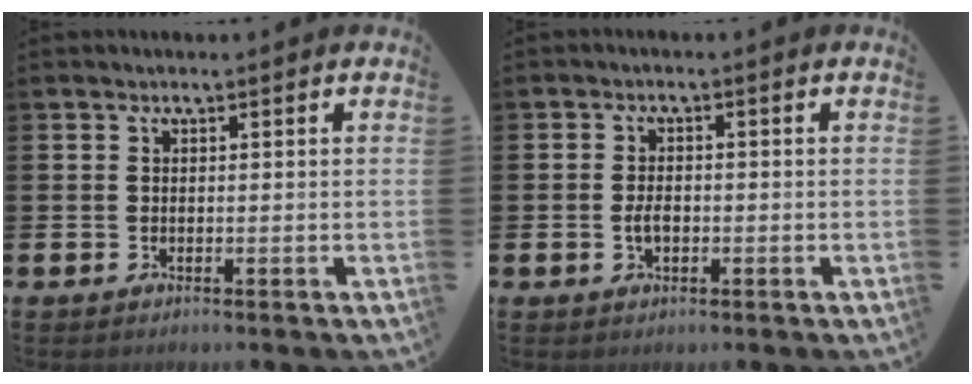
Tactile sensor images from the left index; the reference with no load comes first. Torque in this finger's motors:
{"motor_torque": [0.41, 0.04, 0.03, 0.06]}